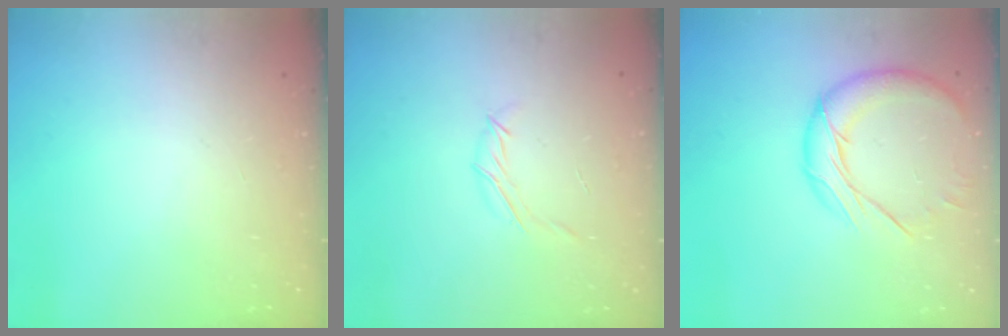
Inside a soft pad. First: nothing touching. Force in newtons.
{"total": 4.5, "press": 4.4, "slide": 0.9}
{"total": 13.3, "press": 13.2, "slide": 1.0}